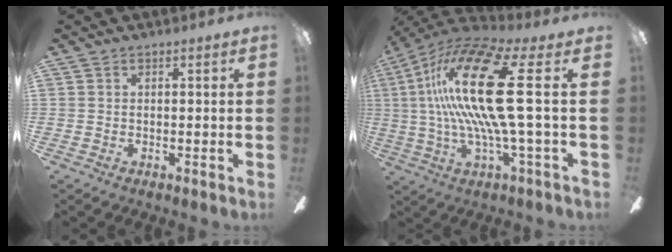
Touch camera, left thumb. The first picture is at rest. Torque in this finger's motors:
{"motor_torque": [0.48, 1.17, 2.58, -0.19, 0.71]}